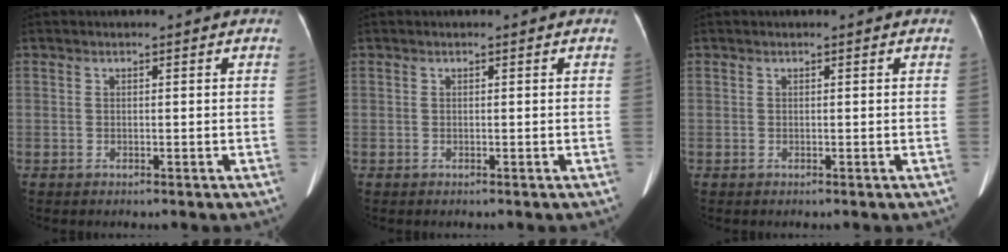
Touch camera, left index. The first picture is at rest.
{"total": 0.0}
{"total": 0.0}